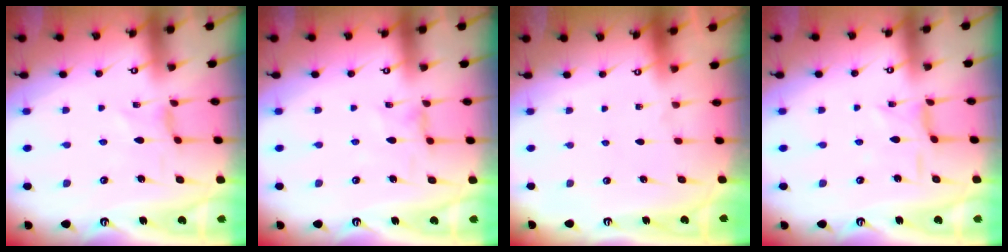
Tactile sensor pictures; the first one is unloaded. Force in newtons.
{"total": 1.6, "press": 1.5, "slide": 0.4}
{"total": 0.0}
{"total": 1.7, "press": 1.7, "slide": 0.3}